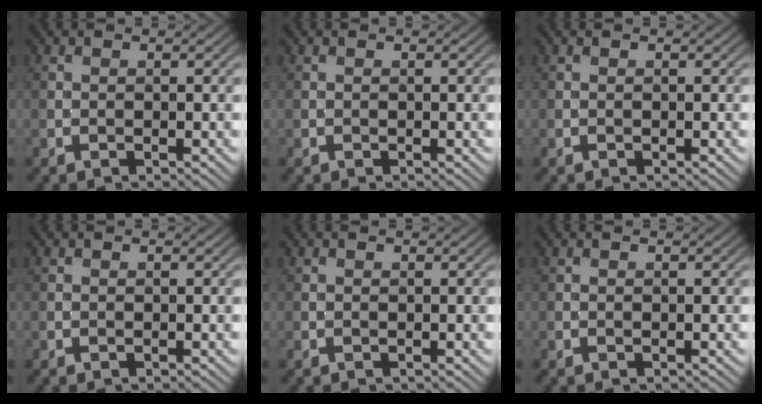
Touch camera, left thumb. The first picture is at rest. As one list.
[{"total": 0.0}, {"total": 0.0}, {"total": 0.0}, {"total": 0.0}, {"total": 0.0}]